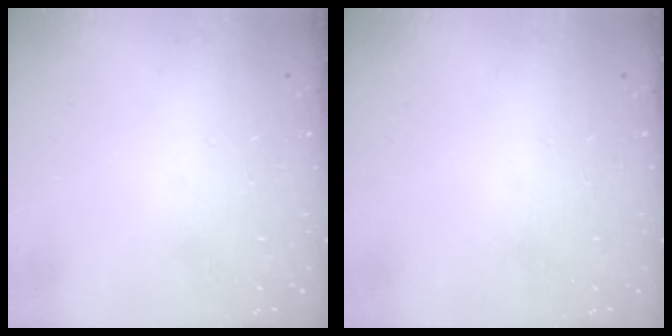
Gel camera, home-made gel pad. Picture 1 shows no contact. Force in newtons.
{"total": 0.0}